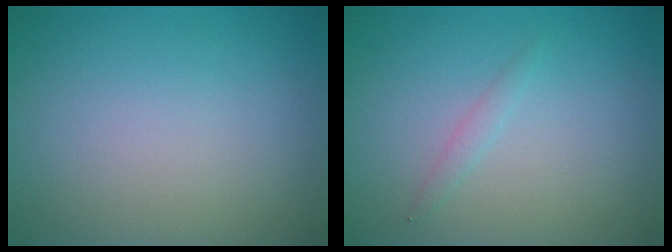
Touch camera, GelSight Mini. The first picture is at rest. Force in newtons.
{"total": 0.8, "press": 0.8, "slide": 0.0}